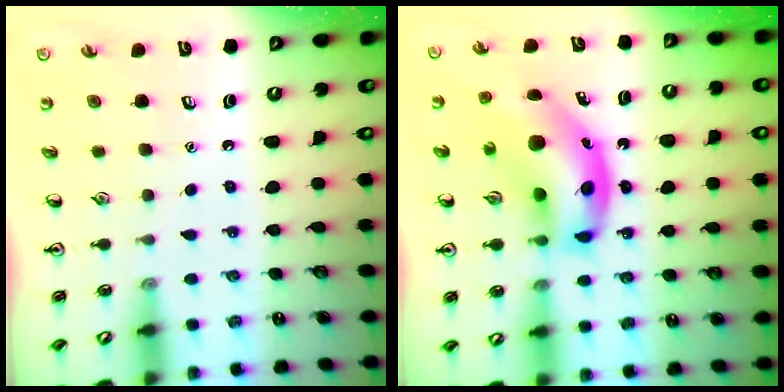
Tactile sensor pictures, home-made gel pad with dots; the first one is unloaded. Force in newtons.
{"total": 16.2, "press": 15.5, "slide": 4.7}